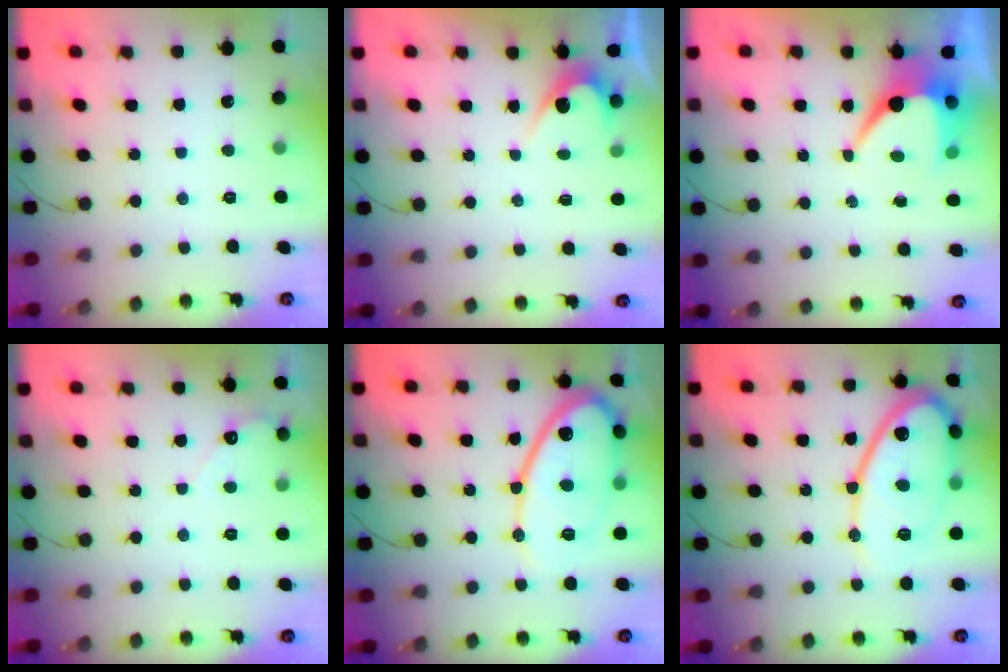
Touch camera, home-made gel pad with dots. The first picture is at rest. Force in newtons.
{"total": 3.2, "press": 3.2, "slide": 0.3}
{"total": 8.7, "press": 8.7, "slide": 0.8}
{"total": 2.2, "press": 2.2, "slide": 0.1}
{"total": 15.3, "press": 15.2, "slide": 1.1}
{"total": 15.3, "press": 15.2, "slide": 1.1}